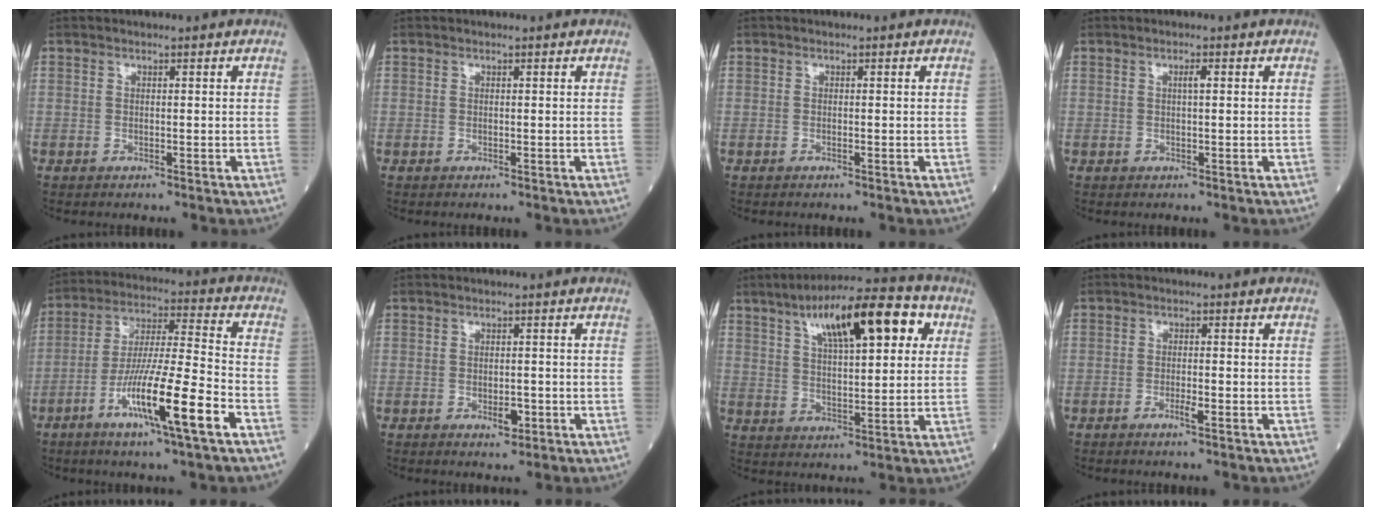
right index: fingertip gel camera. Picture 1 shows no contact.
{"total": 0.0}
{"total": 0.0}
{"total": 1.1, "force": [0.3, 0.1, 1.1], "torque": [-0.020, 0.003, 0.004]}
{"total": 14.6, "force": [-6.7, 0.0, 12.9], "torque": [-0.241, -0.015, -0.121]}
{"total": 2.2, "force": [-0.8, 1.0, 1.7], "torque": [-0.026, 0.001, -0.009]}
{"total": 15.9, "force": [7.0, 4.5, 13.6], "torque": [-0.215, 0.037, 0.110]}
{"total": 1.9, "force": [-1.0, 0.2, 1.6], "torque": [-0.030, 0.000, -0.019]}